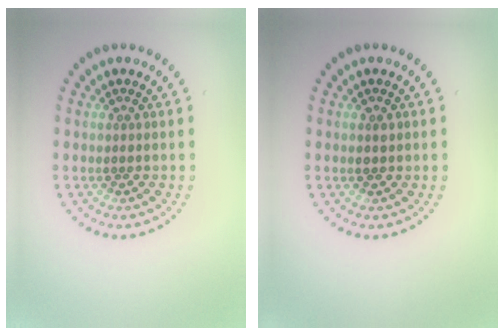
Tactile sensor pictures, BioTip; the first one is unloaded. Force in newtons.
{"total": 1.0, "press": 1.0, "slide": 0.1}